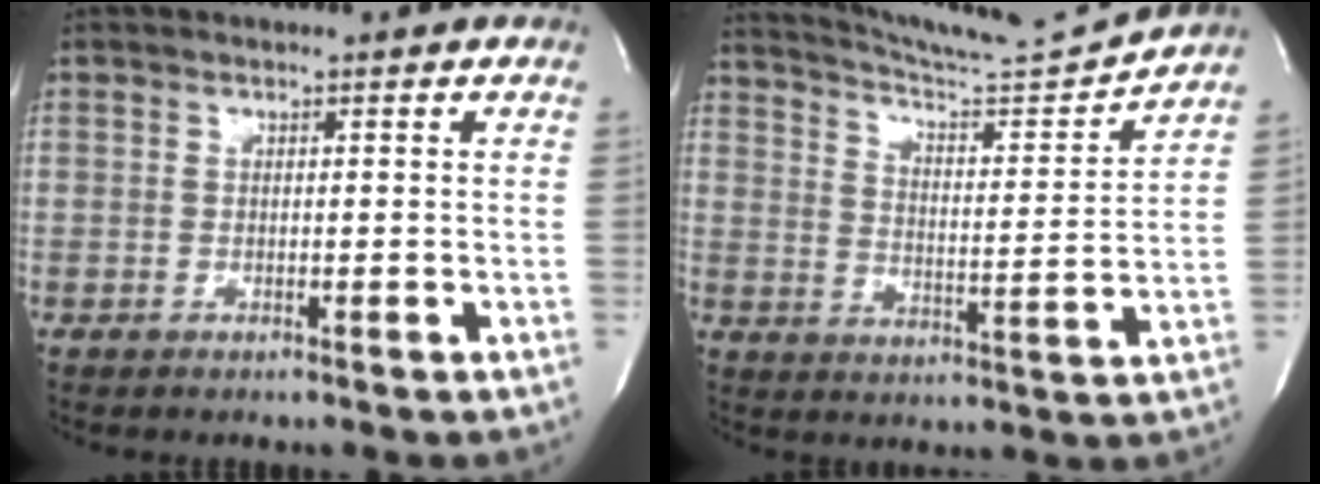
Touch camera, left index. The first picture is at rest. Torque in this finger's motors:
{"motor_torque": [-0.08, -0.15, 0.23, 0.04]}